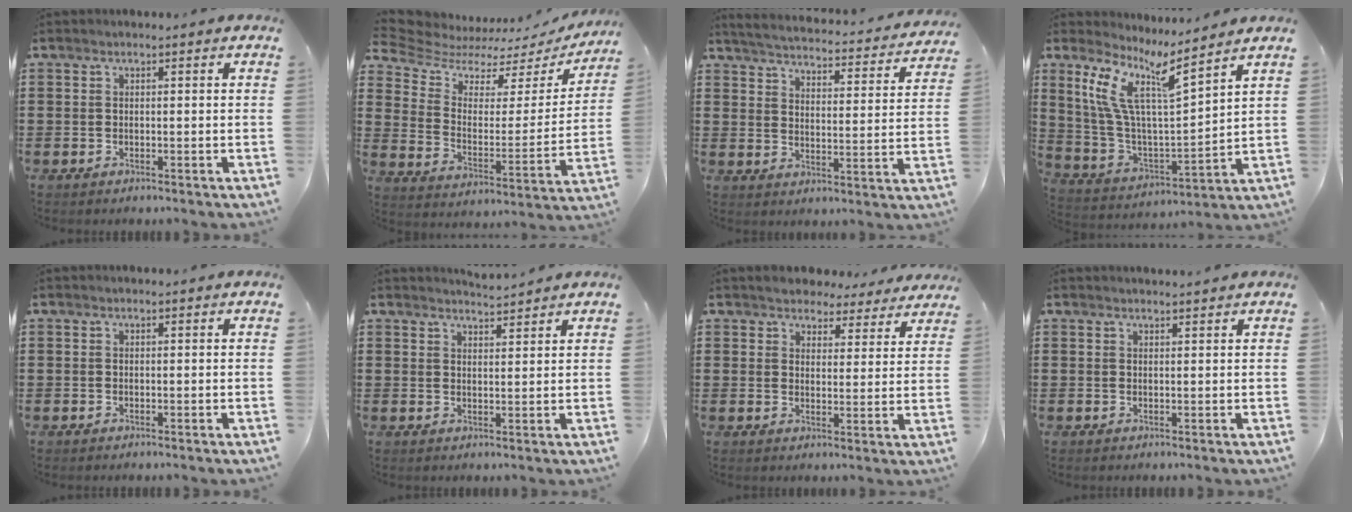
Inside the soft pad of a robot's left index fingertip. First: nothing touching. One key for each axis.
{"total": 6.4, "fx": 5.4, "fy": 2.8, "fz": 2.1, "tx": -0.075, "ty": -0.036, "tz": 0.092}
{"total": 3.5, "fx": 3.5, "fy": -0.3, "fz": 0.7, "tx": -0.035, "ty": -0.032, "tz": 0.052}
{"total": 10.3, "fx": 6.7, "fy": 2.0, "fz": 7.5, "tx": -0.177, "ty": -0.041, "tz": 0.113}
{"total": 0.0}
{"total": 2.8, "fx": 2.8, "fy": -0.1, "fz": 0.3, "tx": -0.012, "ty": -0.007, "tz": 0.053}
{"total": 4.0, "fx": 4.0, "fy": 0.6, "fz": 0.0, "tx": -0.011, "ty": -0.018, "tz": 0.069}
{"total": 1.2, "fx": 1.1, "fy": -0.1, "fz": 0.2, "tx": -0.005, "ty": -0.003, "tz": 0.023}